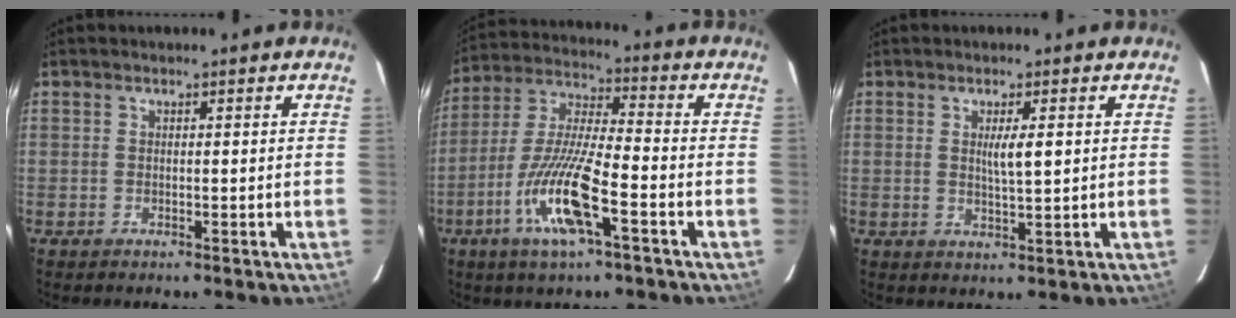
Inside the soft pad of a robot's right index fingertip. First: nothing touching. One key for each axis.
{"total": 13.8, "fx": -5.7, "fy": 1.5, "fz": 12.5, "tx": -0.257, "ty": -0.010, "tz": -0.108}
{"total": 3.2, "fx": 0.7, "fy": 0.2, "fz": 3.1, "tx": -0.054, "ty": -0.004, "tz": 0.012}